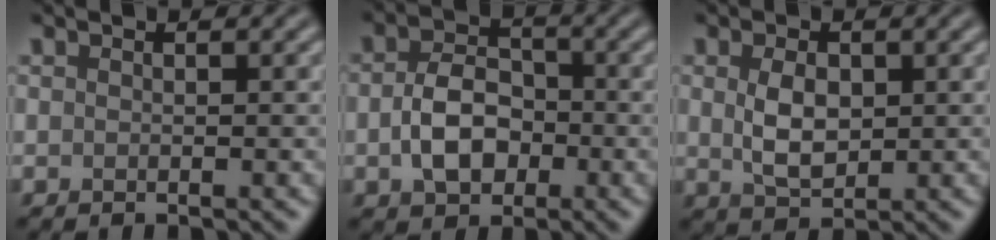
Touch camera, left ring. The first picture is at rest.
{"total": 4.9, "force": [-0.9, 3.4, 3.4], "torque": [-0.062, 0.000, -0.020]}
{"total": 3.6, "force": [0.4, 2.3, 2.8], "torque": [-0.063, -0.003, 0.011]}